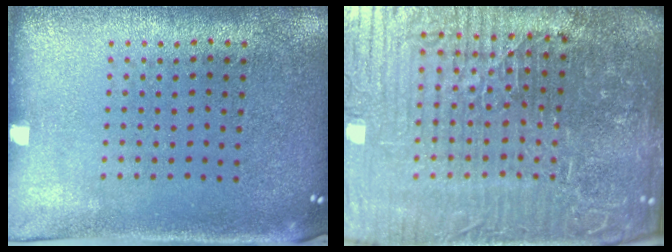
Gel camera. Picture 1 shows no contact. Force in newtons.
{"total": 7.9, "press": 7.0, "slide": 3.6}